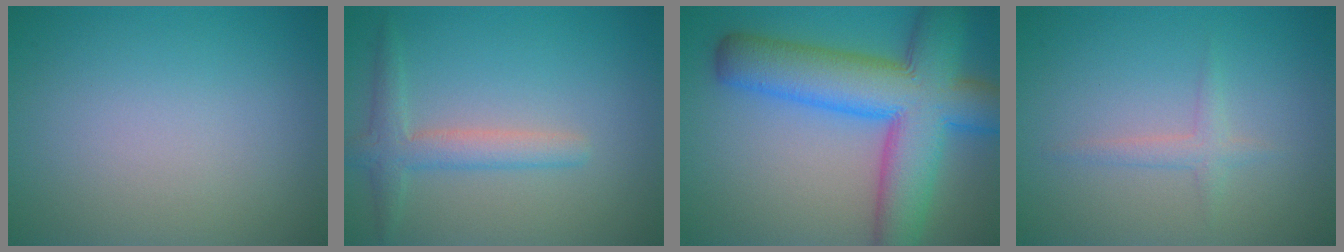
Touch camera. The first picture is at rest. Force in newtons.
{"total": 2.8, "press": 2.8, "slide": 0.1}
{"total": 11.2, "press": 11.2, "slide": 0.4}
{"total": 1.3, "press": 1.3, "slide": 0.1}